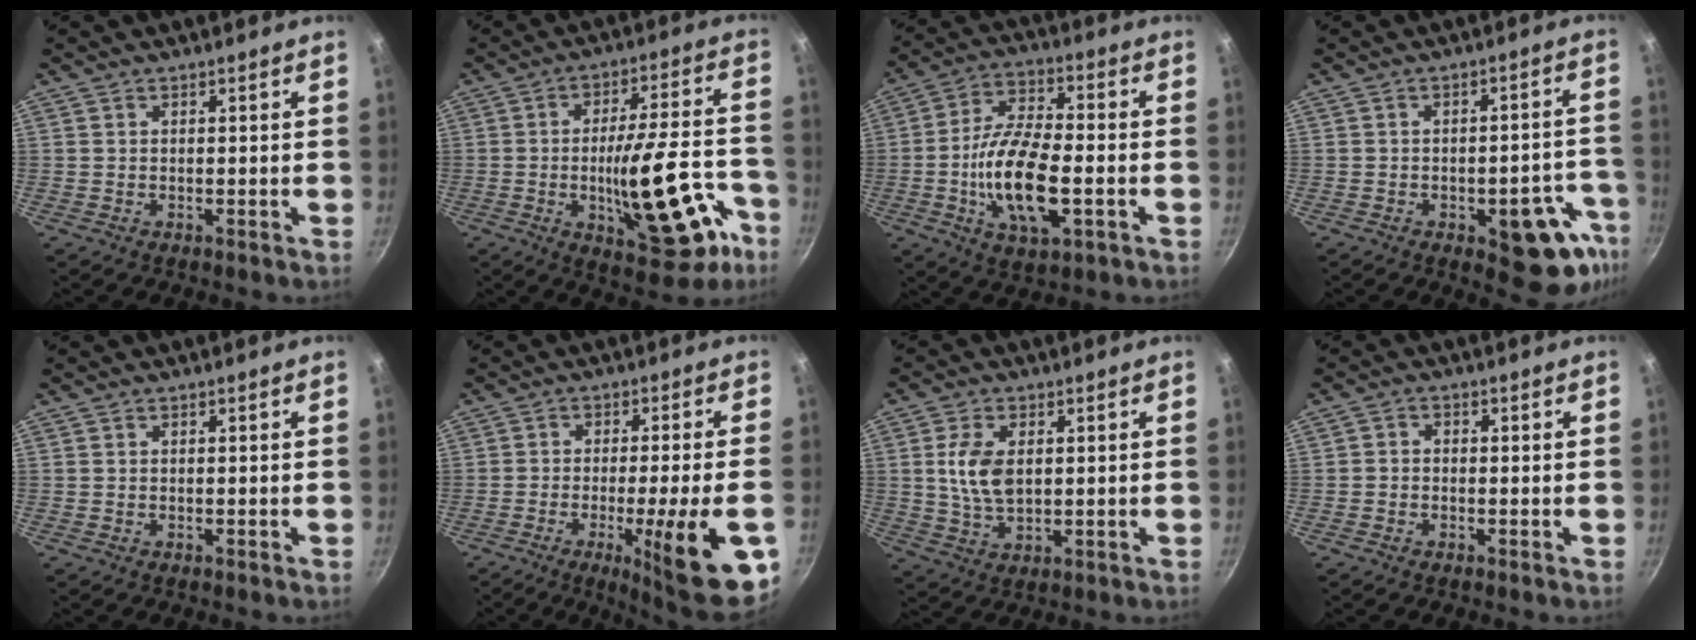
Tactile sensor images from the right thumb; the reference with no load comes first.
{"total": 21.1, "force": [-7.7, 7.8, 18.1], "torque": [-0.225, 0.045, -0.096]}
{"total": 15.7, "force": [-3.5, 6.8, 13.7], "torque": [-0.250, 0.020, -0.067]}
{"total": 13.7, "force": [-5.8, 6.3, 10.8], "torque": [-0.064, 0.030, -0.067]}
{"total": 0.0}
{"total": 18.1, "force": [-6.2, 2.9, 16.8], "torque": [-0.219, 0.011, -0.081]}
{"total": 8.0, "force": [1.3, 4.7, 6.3], "torque": [-0.117, -0.006, 0.025]}
{"total": 1.5, "force": [-0.7, 1.1, 0.7], "torque": [-0.014, 0.009, -0.018]}